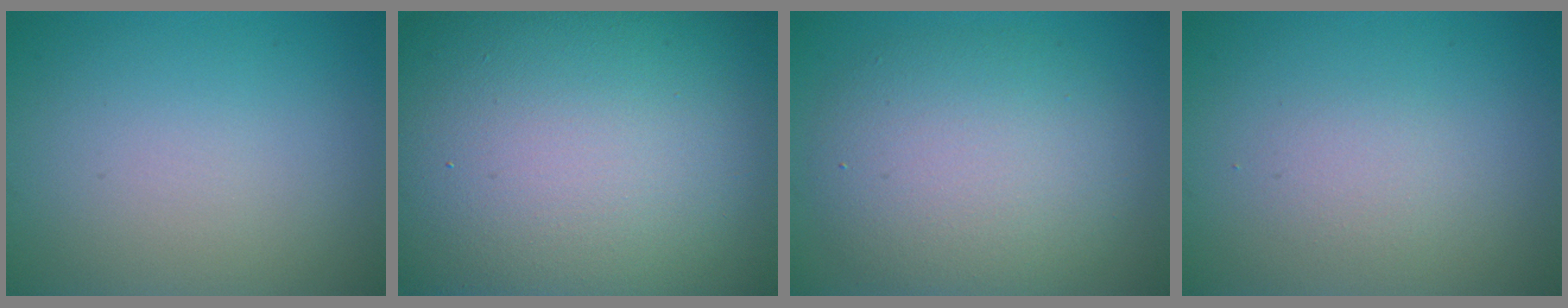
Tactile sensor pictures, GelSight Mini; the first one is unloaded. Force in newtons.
{"total": 26.6, "press": 26.5, "slide": 1.2}
{"total": 6.9, "press": 6.9, "slide": 0.4}
{"total": 1.4, "press": 1.4, "slide": 0.1}